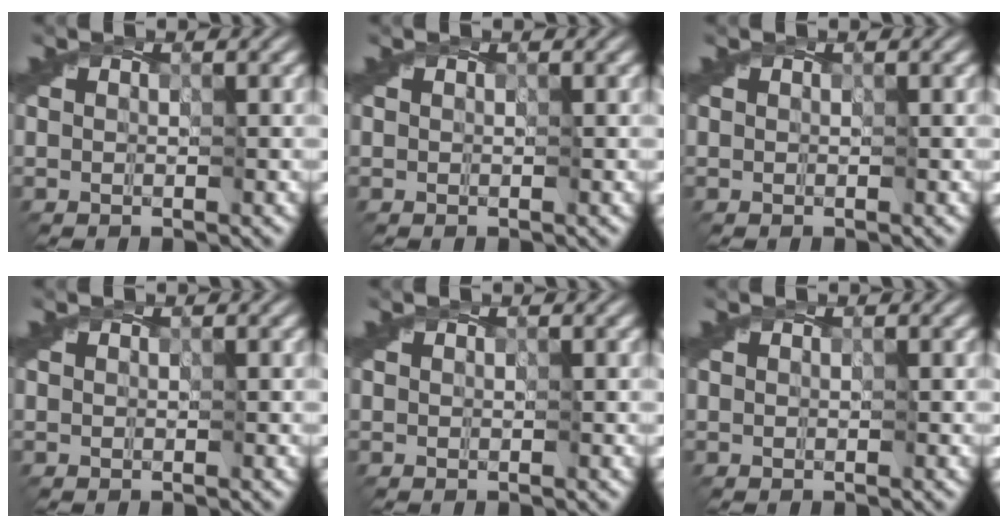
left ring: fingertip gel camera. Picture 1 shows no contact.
{"total": 0.0}
{"total": 0.0}
{"total": 0.0}
{"total": 0.0}
{"total": 0.0}